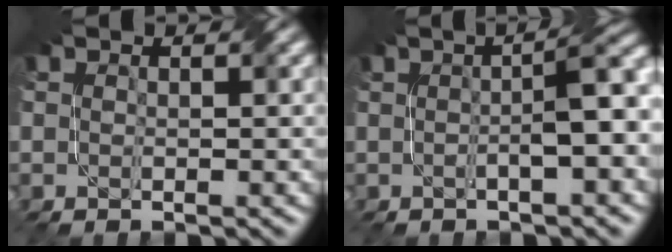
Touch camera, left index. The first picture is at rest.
{"total": 5.0, "force": [0.1, 0.9, 5.0], "torque": [-0.067, 0.016, -0.002]}